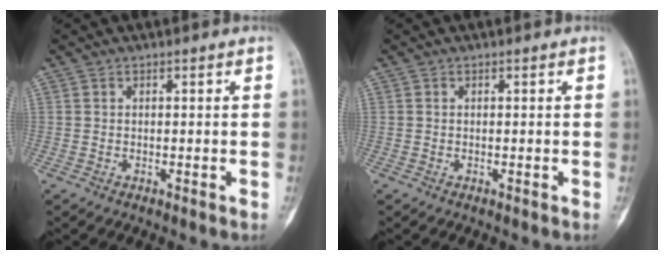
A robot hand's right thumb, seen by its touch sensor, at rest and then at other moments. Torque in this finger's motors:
{"motor_torque": [0.24, 0.07, 0.22, 0.00, 0.03]}